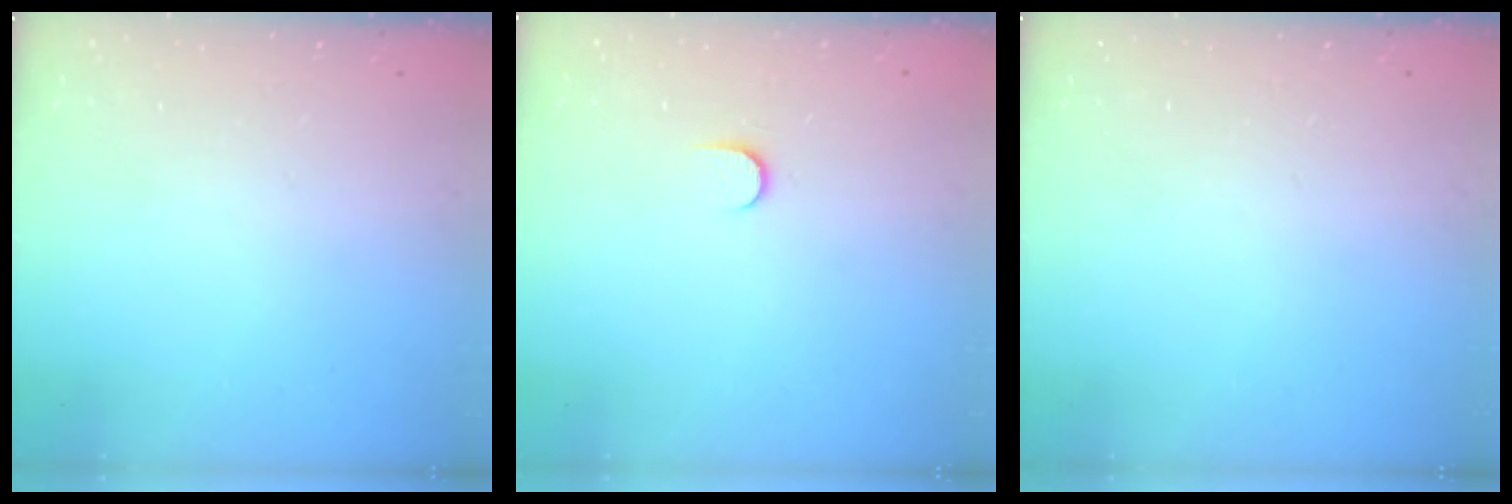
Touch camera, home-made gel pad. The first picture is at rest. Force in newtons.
{"total": 3.9, "press": 3.9, "slide": 0.5}
{"total": 0.0}